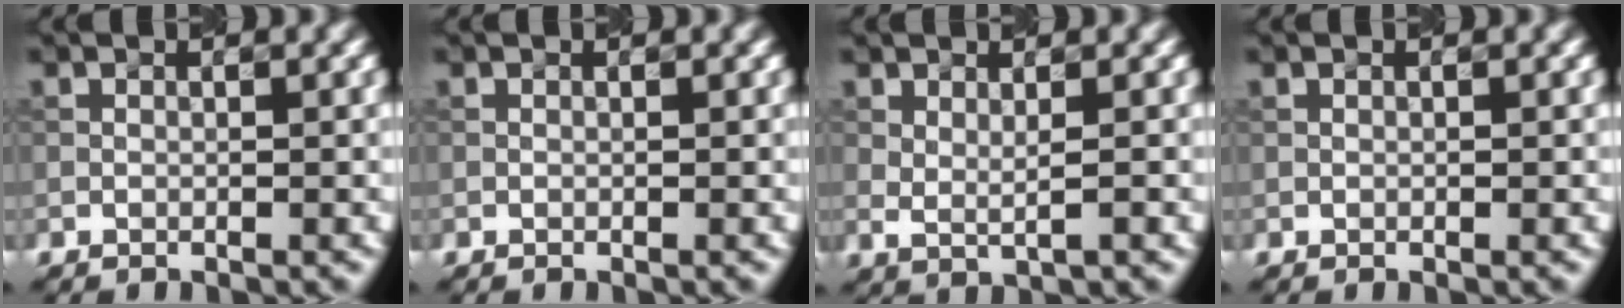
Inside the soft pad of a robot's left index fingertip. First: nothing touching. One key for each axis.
{"total": 0.0}
{"total": 1.4, "fx": 0.5, "fy": 0.4, "fz": 1.2, "tx": -0.022, "ty": -0.007, "tz": 0.014}
{"total": 0.0}